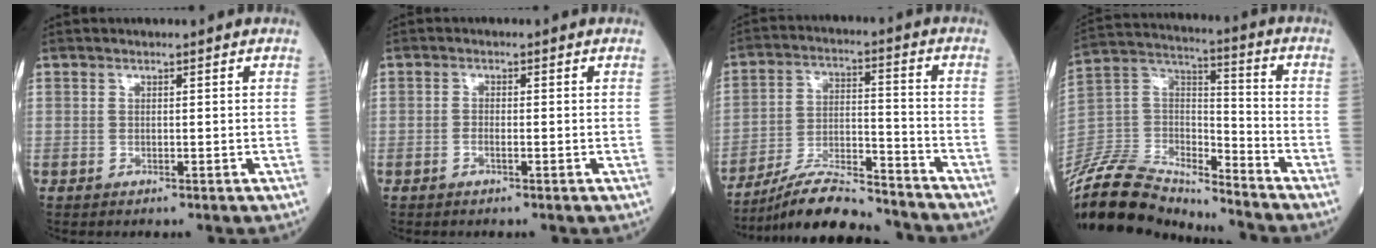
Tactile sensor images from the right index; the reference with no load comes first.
{"total": 1.2, "force": [-0.5, 0.4, 1.0], "torque": [-0.021, 0.002, -0.010]}
{"total": 12.3, "force": [-11.4, 1.2, 4.5], "torque": [-0.079, 0.006, -0.200]}
{"total": 20.3, "force": [-19.1, 4.2, 5.4], "torque": [-0.117, 0.030, -0.339]}